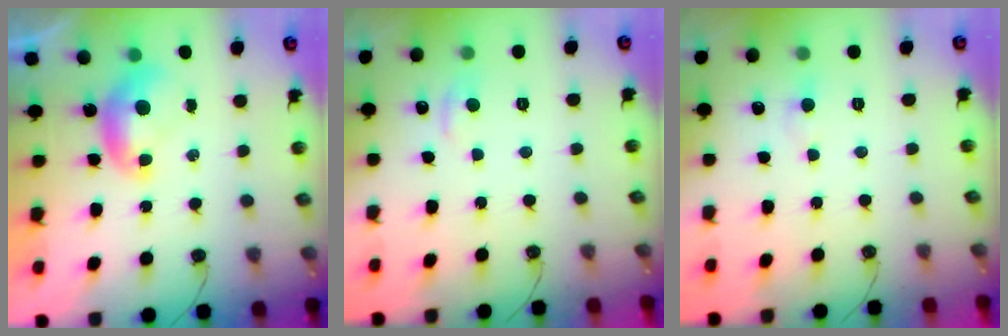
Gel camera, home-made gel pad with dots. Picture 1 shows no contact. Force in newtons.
{"total": 0.9, "press": 0.4, "slide": 0.8}
{"total": 1.3, "press": 1.1, "slide": 0.6}